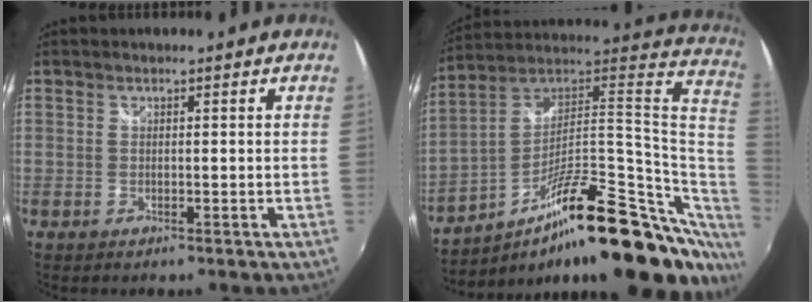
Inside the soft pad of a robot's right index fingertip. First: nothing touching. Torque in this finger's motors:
{"motor_torque": [0.91, -0.99, 0.31, 0.10]}